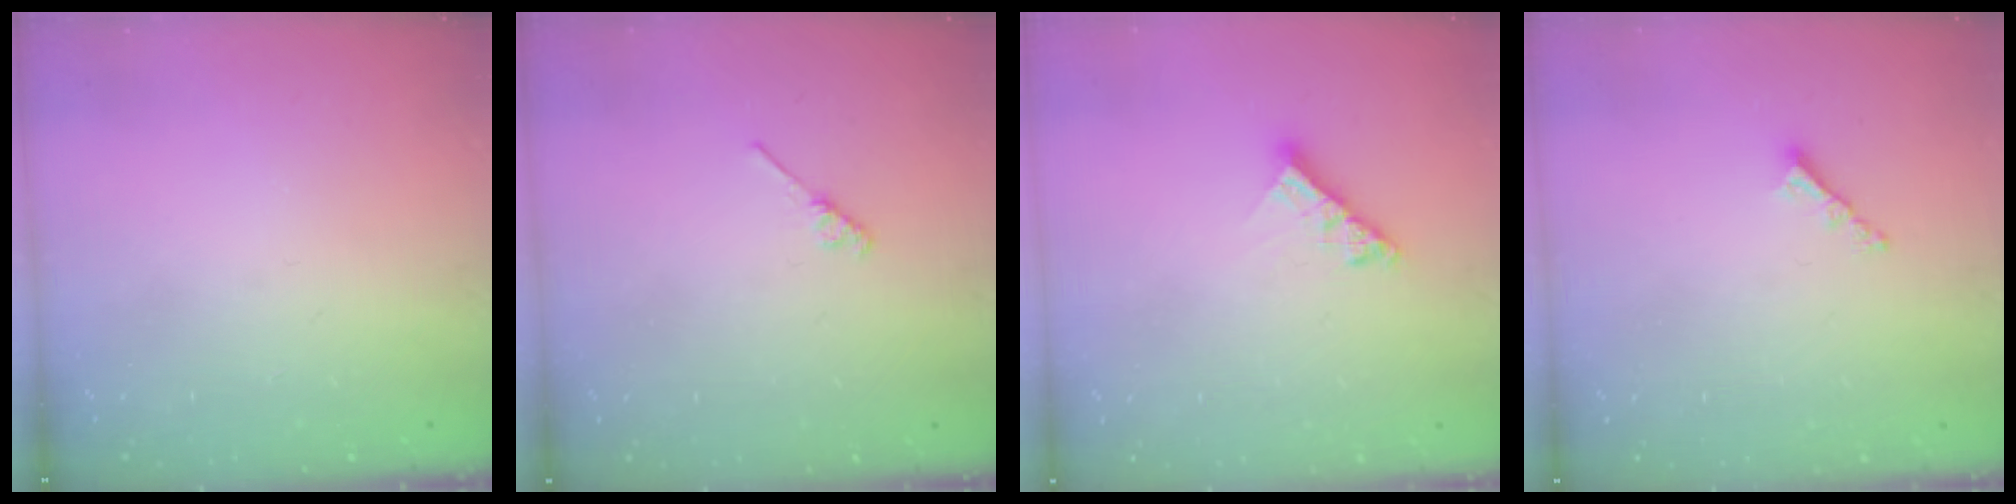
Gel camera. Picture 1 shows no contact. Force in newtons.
{"total": 2.7, "press": 2.7, "slide": 0.4}
{"total": 7.4, "press": 7.4, "slide": 0.8}
{"total": 2.9, "press": 2.9, "slide": 0.5}